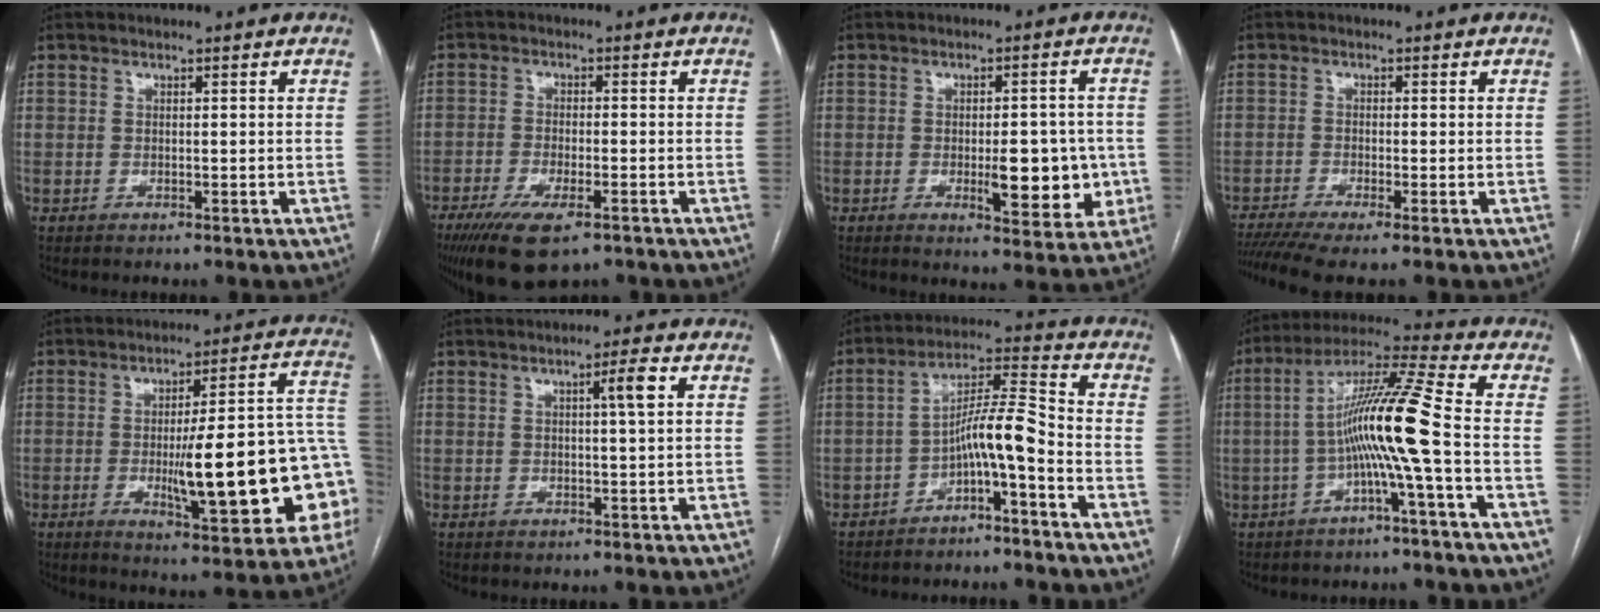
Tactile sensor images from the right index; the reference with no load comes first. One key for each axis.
{"total": 10.2, "fx": -6.7, "fy": 3.0, "fz": 7.1, "tx": -0.122, "ty": -0.019, "tz": -0.108}
{"total": 9.1, "fx": -1.7, "fy": 3.4, "fz": 8.2, "tx": -0.099, "ty": 0.001, "tz": -0.014}
{"total": 6.6, "fx": -4.8, "fy": 0.1, "fz": 4.4, "tx": -0.078, "ty": -0.007, "tz": -0.082}
{"total": 21.5, "fx": -3.9, "fy": 4.0, "fz": 20.8, "tx": -0.213, "ty": 0.026, "tz": -0.040}
{"total": 3.1, "fx": 0.8, "fy": -0.4, "fz": 3.0, "tx": -0.048, "ty": 0.002, "tz": 0.013}
{"total": 8.0, "fx": -3.8, "fy": 0.4, "fz": 7.0, "tx": -0.120, "ty": 0.027, "tz": -0.066}
{"total": 11.9, "fx": -2.2, "fy": -1.6, "fz": 11.6, "tx": -0.212, "ty": 0.027, "tz": -0.046}